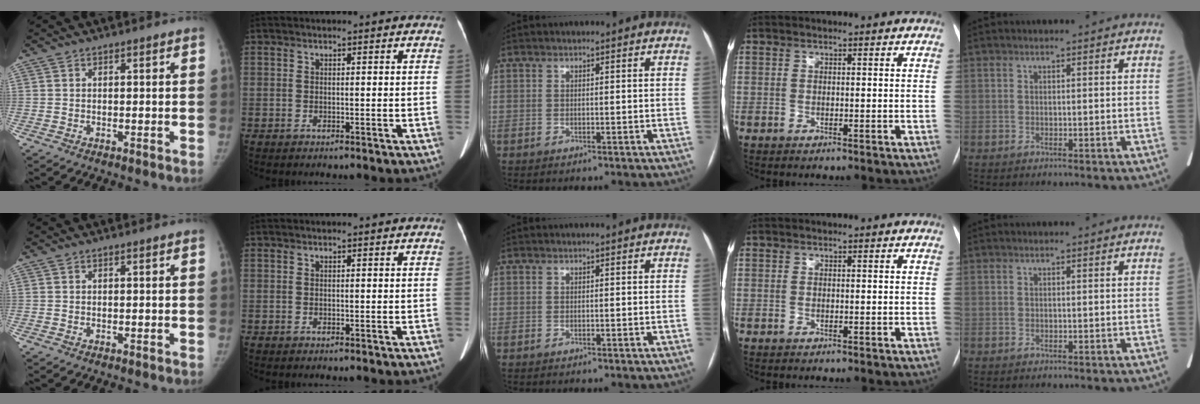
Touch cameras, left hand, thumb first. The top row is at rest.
{}